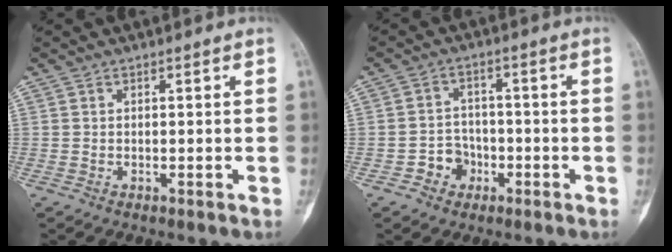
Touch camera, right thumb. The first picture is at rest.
{"total": 4.8, "force": [-2.2, 4.1, 1.1], "torque": [0.011, 0.023, -0.039]}